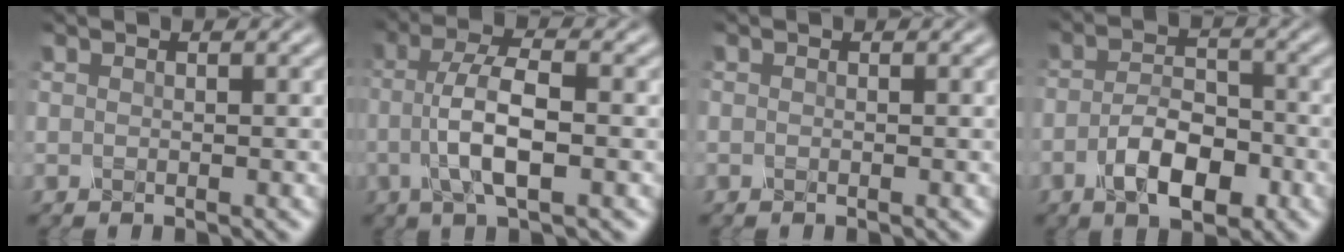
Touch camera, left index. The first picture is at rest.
{"total": 5.4, "force": [-0.9, 1.7, 5.1], "torque": [-0.100, 0.002, -0.025]}
{"total": 0.0}
{"total": 5.4, "force": [-2.5, 2.7, 4.0], "torque": [-0.069, -0.001, -0.051]}